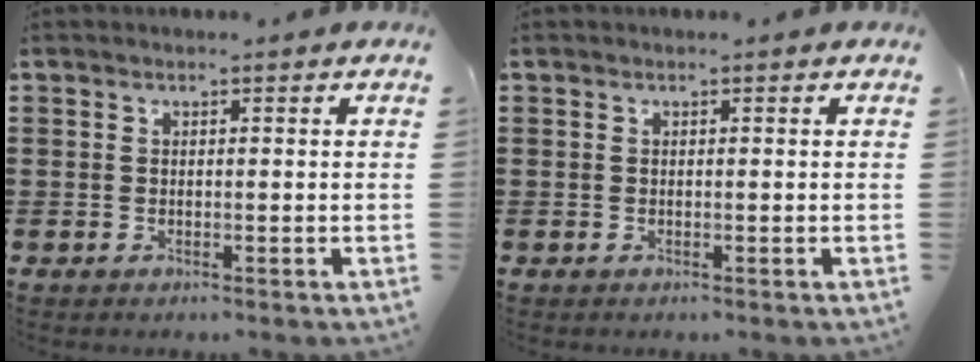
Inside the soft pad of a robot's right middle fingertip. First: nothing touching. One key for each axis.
{"total": 0.0}